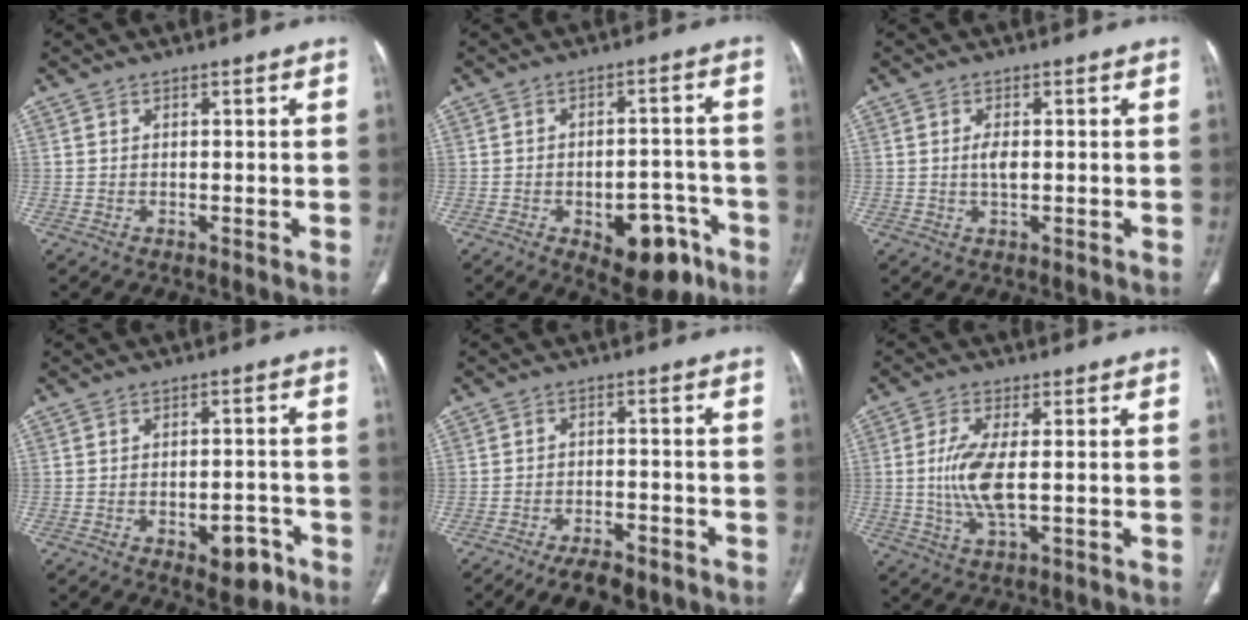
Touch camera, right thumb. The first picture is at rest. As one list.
[{"total": 12.2, "force": [-6.0, 6.6, 8.3], "torque": [-0.076, 0.043, -0.072]}, {"total": 2.1, "force": [0.0, 0.9, 1.9], "torque": [-0.038, -0.001, 0.000]}, {"total": 6.4, "force": [-3.4, 3.4, 4.3], "torque": [-0.036, 0.024, -0.039]}, {"total": 8.7, "force": [-6.5, 3.8, 4.4], "torque": [-0.057, 0.031, -0.098]}, {"total": 7.9, "force": [-0.1, 2.5, 7.5], "torque": [-0.177, -0.009, -0.002]}]